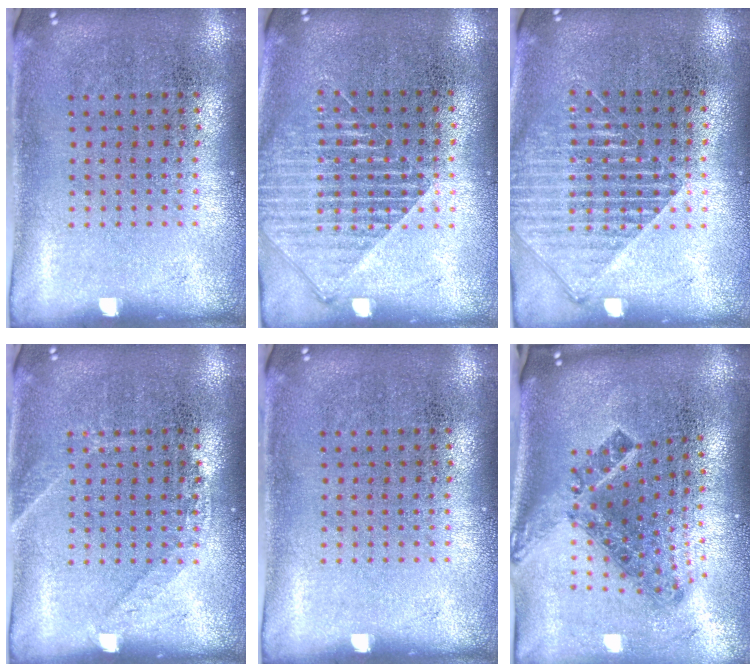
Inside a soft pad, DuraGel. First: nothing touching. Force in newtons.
{"total": 1.5, "press": 1.4, "slide": 0.7}
{"total": 1.5, "press": 1.4, "slide": 0.7}
{"total": 1.2, "press": 1.2, "slide": 0.2}
{"total": 0.0}
{"total": 2.0, "press": 1.4, "slide": 1.4}